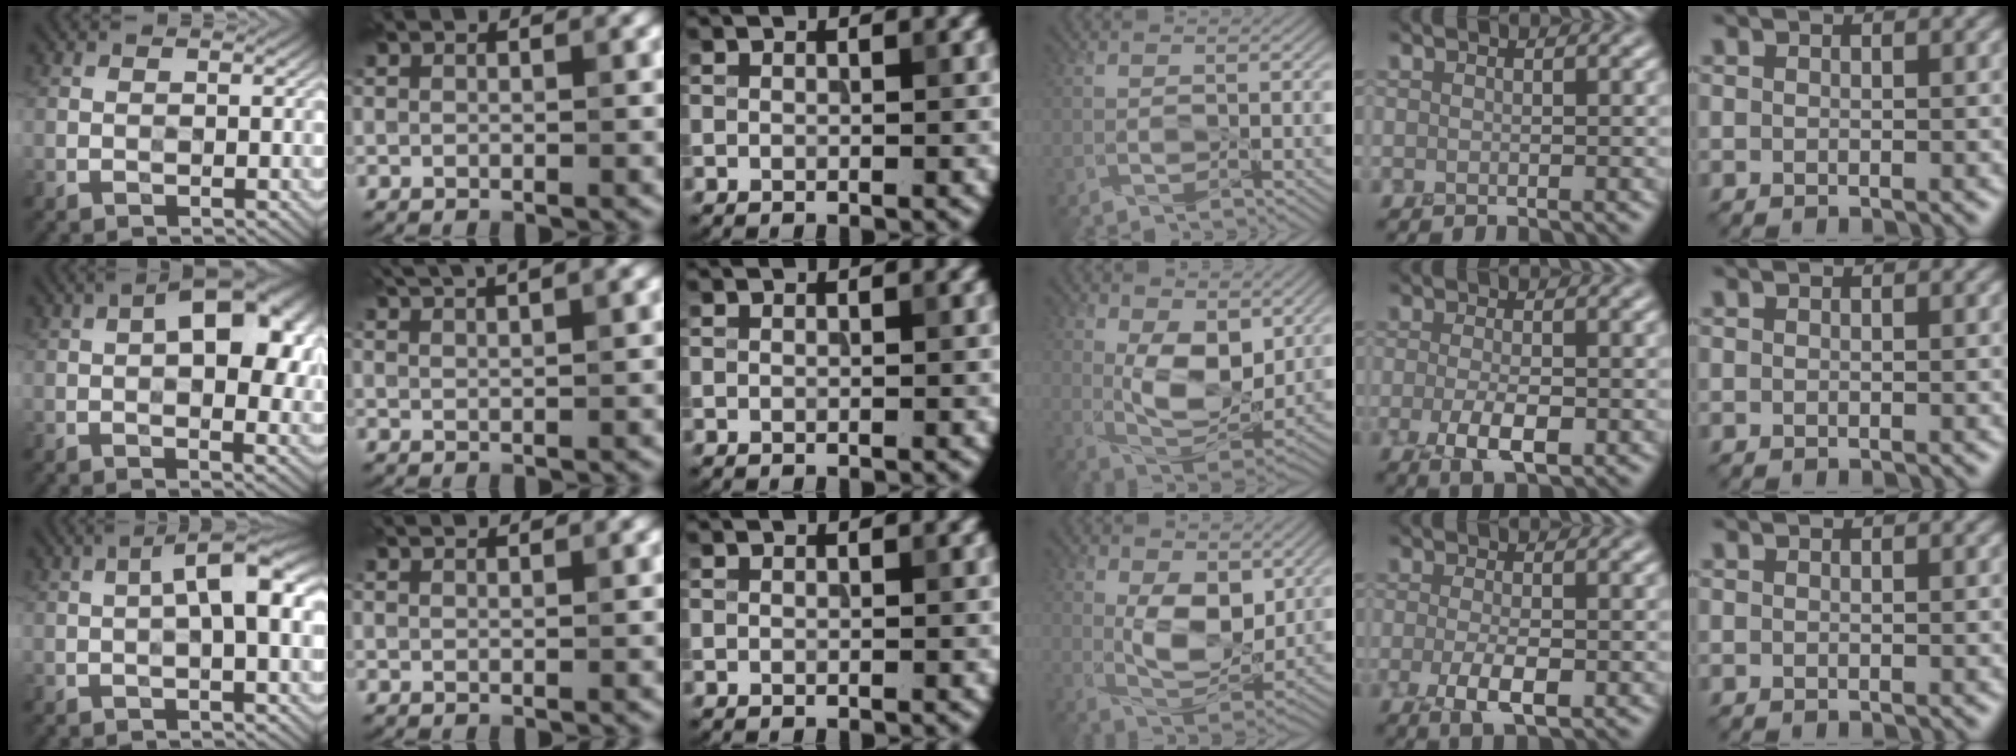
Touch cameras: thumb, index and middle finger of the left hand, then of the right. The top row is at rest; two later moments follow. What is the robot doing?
{"motion": "peel", "object": "bandage"}